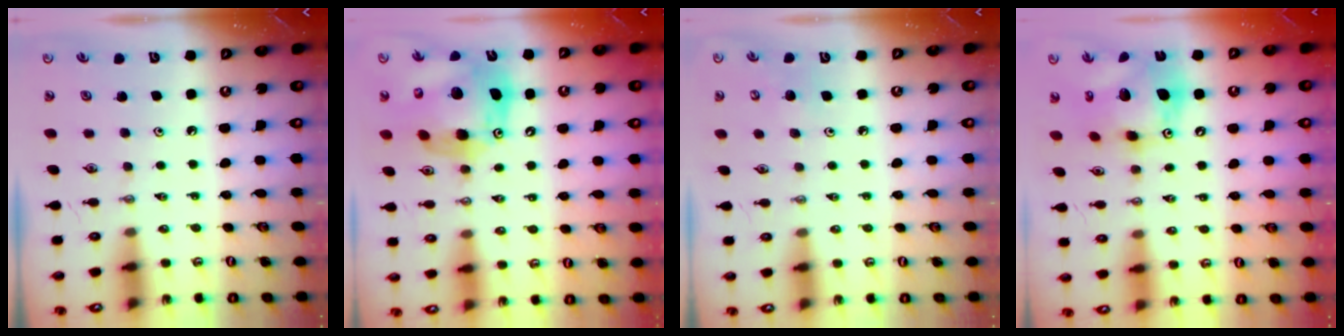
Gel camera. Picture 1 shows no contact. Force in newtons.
{"total": 19.2, "press": 19.0, "slide": 2.2}
{"total": 6.4, "press": 6.4, "slide": 0.5}
{"total": 15.6, "press": 15.5, "slide": 1.6}